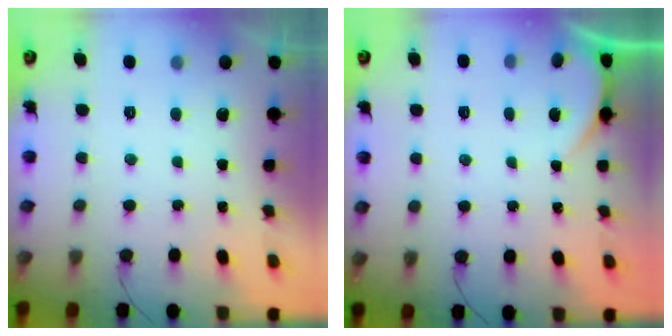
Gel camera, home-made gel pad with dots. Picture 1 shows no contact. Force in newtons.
{"total": 1.6, "press": 1.6, "slide": 0.1}